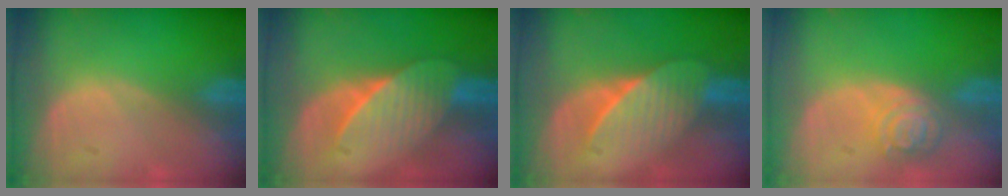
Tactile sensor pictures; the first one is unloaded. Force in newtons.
{"total": 7.4, "press": 6.7, "slide": 3.0}
{"total": 7.4, "press": 6.6, "slide": 3.2}
{"total": 5.3, "press": 4.7, "slide": 2.3}